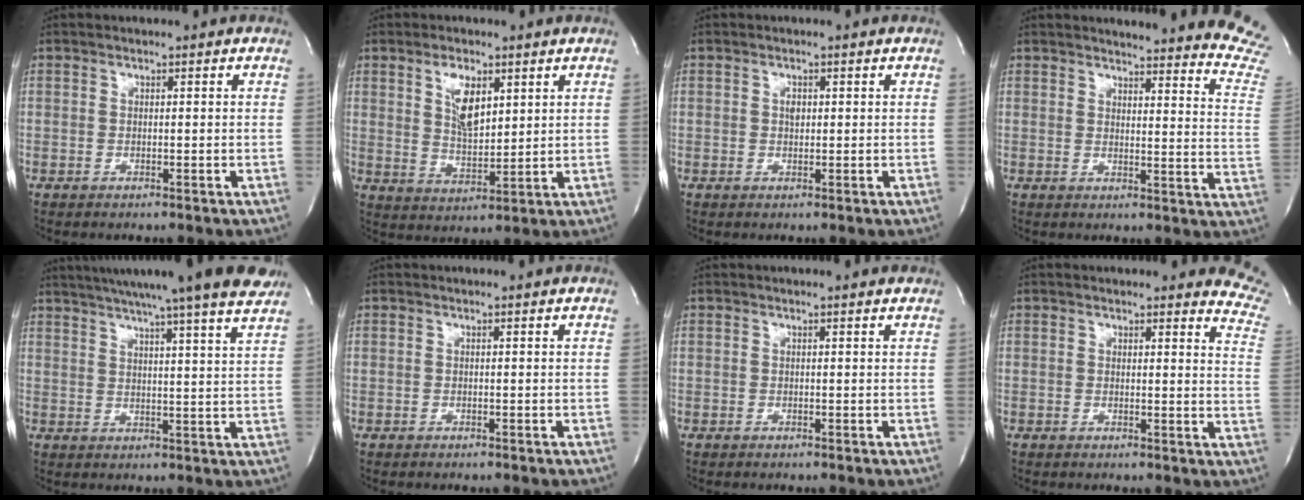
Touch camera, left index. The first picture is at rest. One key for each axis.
{"total": 6.3, "fx": 2.6, "fy": 2.8, "fz": 5.0, "tx": -0.099, "ty": -0.003, "tz": 0.054}
{"total": 1.1, "fx": 0.0, "fy": 0.8, "fz": 0.8, "tx": -0.014, "ty": -0.003, "tz": 0.000}
{"total": 21.8, "fx": 21.1, "fy": 0.5, "fz": 5.3, "tx": -0.051, "ty": -0.140, "tz": 0.214}
{"total": 20.5, "fx": 17.4, "fy": -0.5, "fz": 10.7, "tx": -0.179, "ty": -0.008, "tz": 0.225}
{"total": 0.0}
{"total": 1.0, "fx": 1.0, "fy": 0.1, "fz": 0.3, "tx": -0.012, "ty": 0.001, "tz": 0.005}
{"total": 8.2, "fx": 7.9, "fy": 1.5, "fz": 1.8, "tx": 0.011, "ty": -0.054, "tz": 0.044}